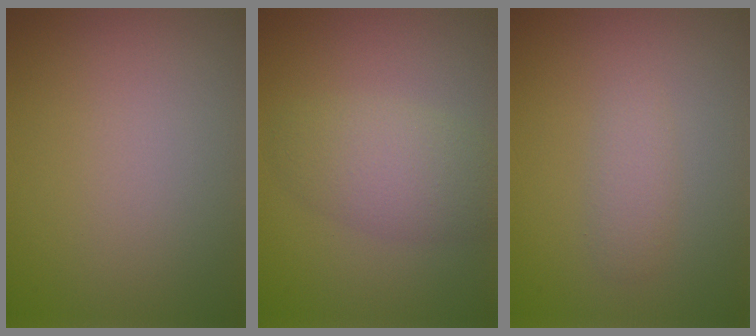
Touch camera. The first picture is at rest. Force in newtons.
{"total": 4.2, "press": 4.2, "slide": 0.3}
{"total": 1.5, "press": 1.5, "slide": 0.0}